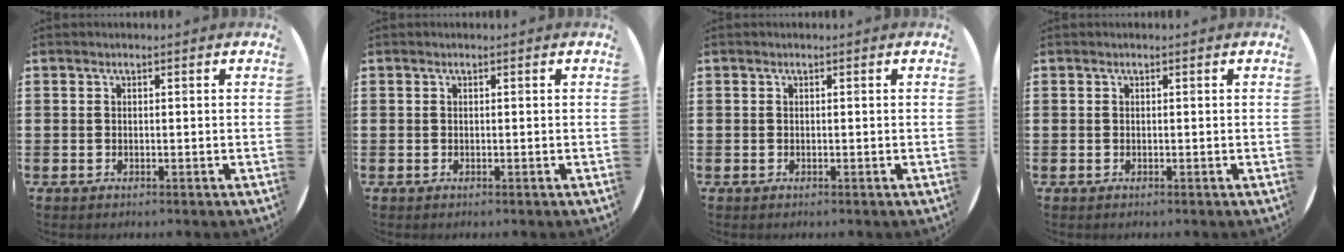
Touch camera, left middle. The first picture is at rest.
{"total": 0.0}
{"total": 0.0}
{"total": 0.0}